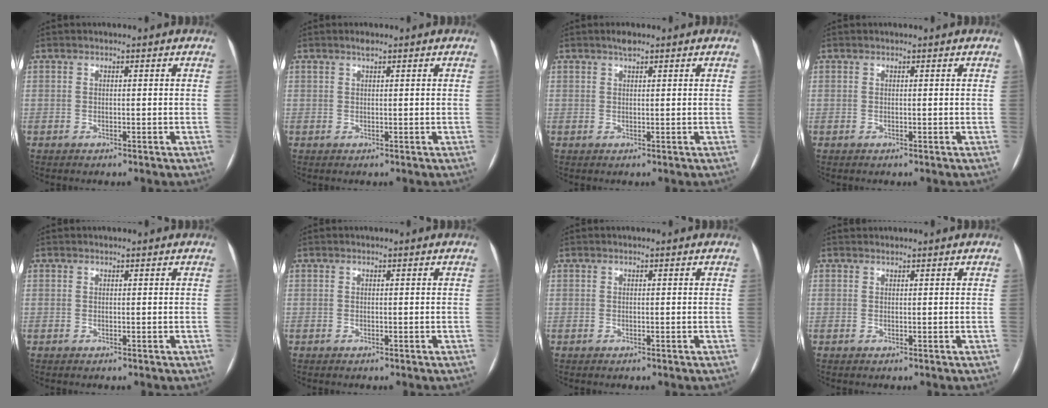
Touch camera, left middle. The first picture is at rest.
{"total": 0.9, "force": [0.7, 0.0, 0.6], "torque": [-0.012, 0.005, 0.014]}
{"total": 1.5, "force": [1.1, 0.3, 0.9], "torque": [-0.018, 0.006, 0.021]}
{"total": 0.0}
{"total": 0.0}
{"total": 0.0}
{"total": 0.0}
{"total": 0.7, "force": [0.7, 0.1, 0.0], "torque": [-0.006, 0.013, 0.016]}